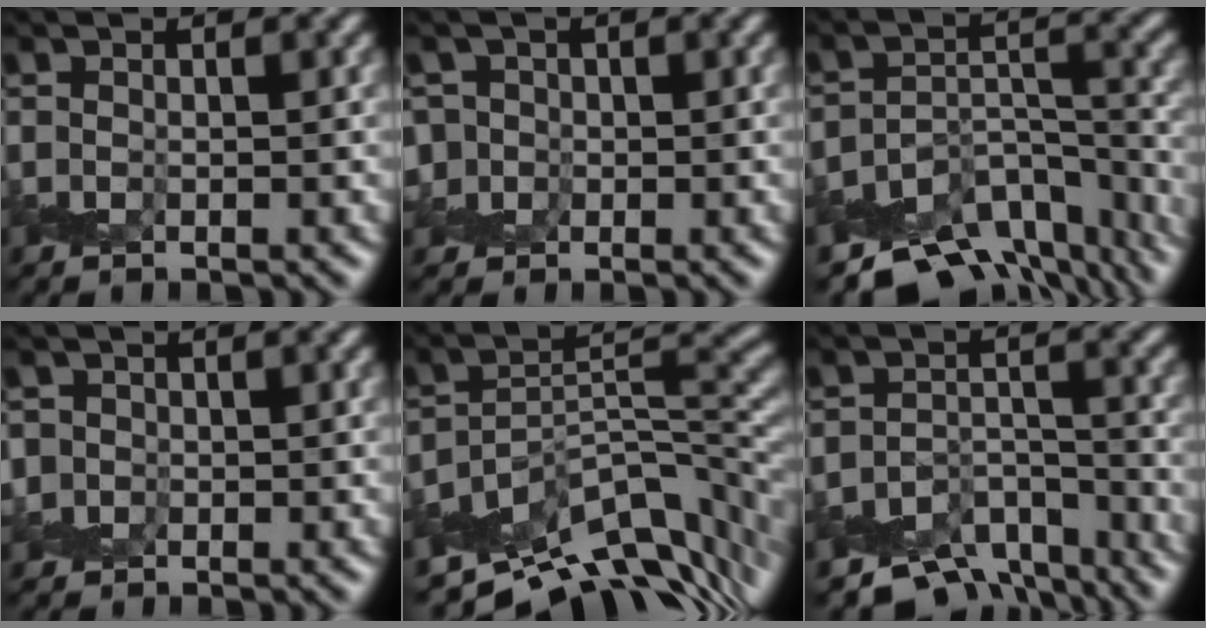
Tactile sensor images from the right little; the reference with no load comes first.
{"total": 3.4, "force": [0.0, 3.3, 0.8], "torque": [-0.001, 0.023, -0.024]}
{"total": 10.2, "force": [-8.4, 4.6, 3.5], "torque": [-0.048, -0.010, -0.122]}
{"total": 2.1, "force": [0.2, 2.1, 0.0], "torque": [0.015, 0.013, -0.010]}
{"total": 10.9, "force": [-6.9, 4.8, 6.9], "torque": [-0.107, 0.005, -0.117]}
{"total": 6.2, "force": [-5.3, 2.5, 1.8], "torque": [-0.018, -0.013, -0.084]}